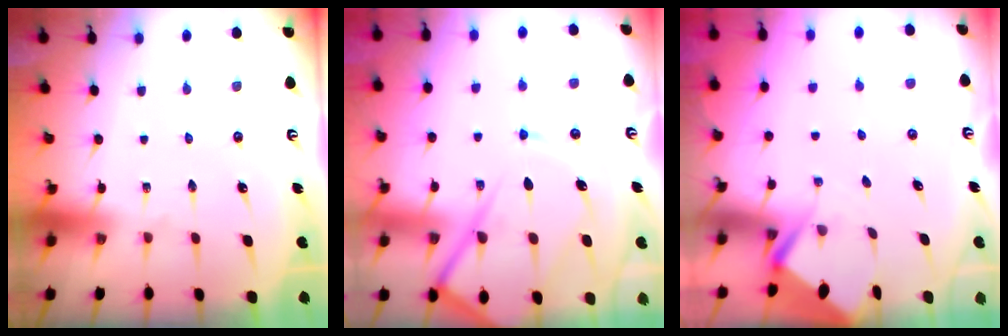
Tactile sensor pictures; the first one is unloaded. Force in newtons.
{"total": 16.4, "press": 16.4, "slide": 1.6}
{"total": 2.7, "press": 2.7, "slide": 0.4}